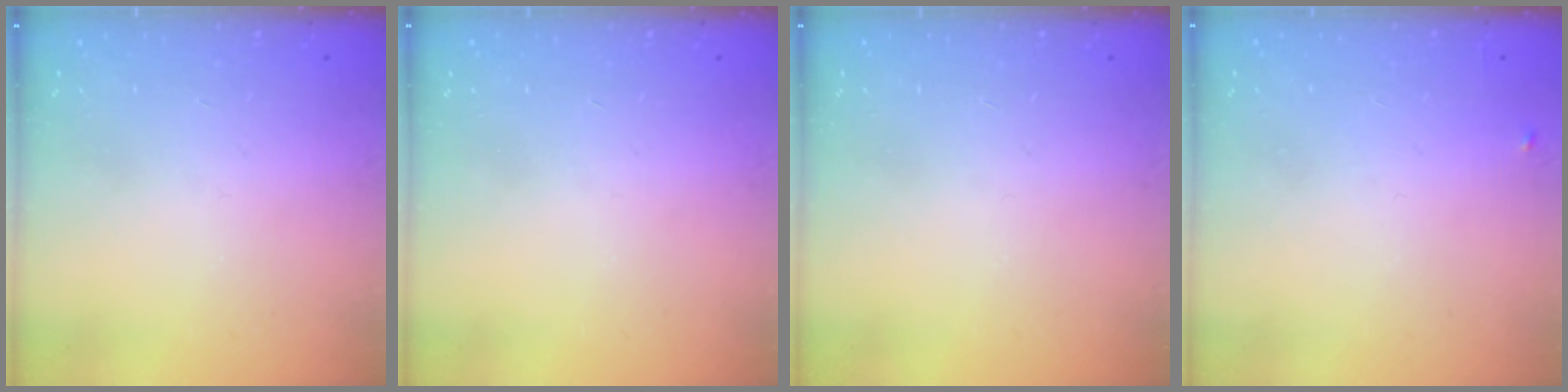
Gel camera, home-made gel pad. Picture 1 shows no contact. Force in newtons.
{"total": 0.0}
{"total": 0.0}
{"total": 3.9, "press": 3.9, "slide": 0.5}